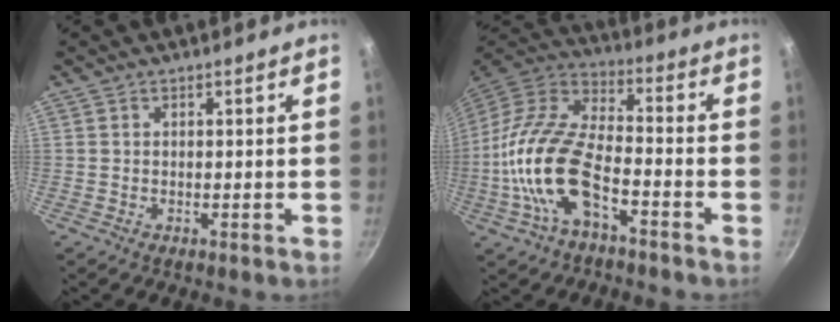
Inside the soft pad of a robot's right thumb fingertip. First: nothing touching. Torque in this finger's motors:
{"motor_torque": [1.44, 1.18, 2.10, -0.26, 0.64]}